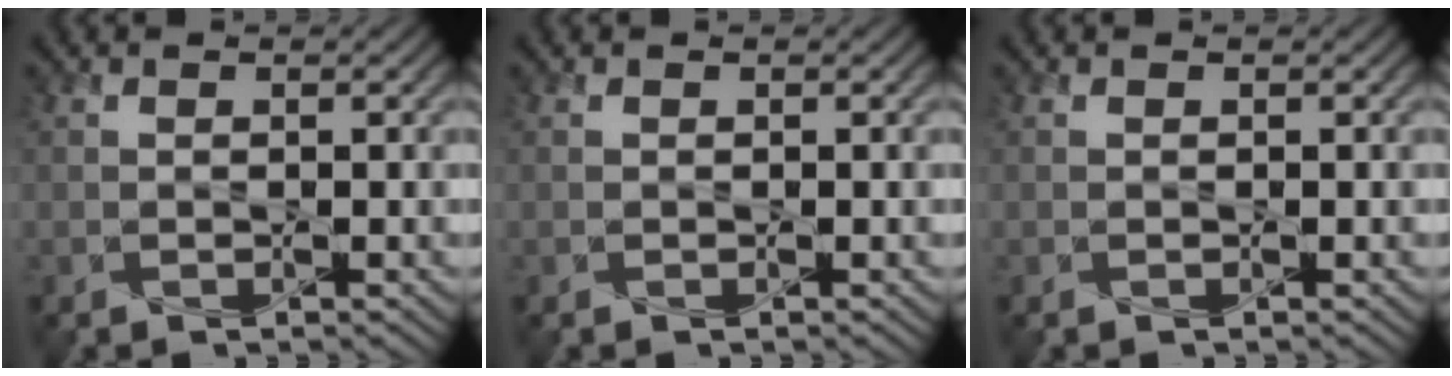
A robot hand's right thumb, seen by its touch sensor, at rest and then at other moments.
{"total": 0.0}
{"total": 0.0}